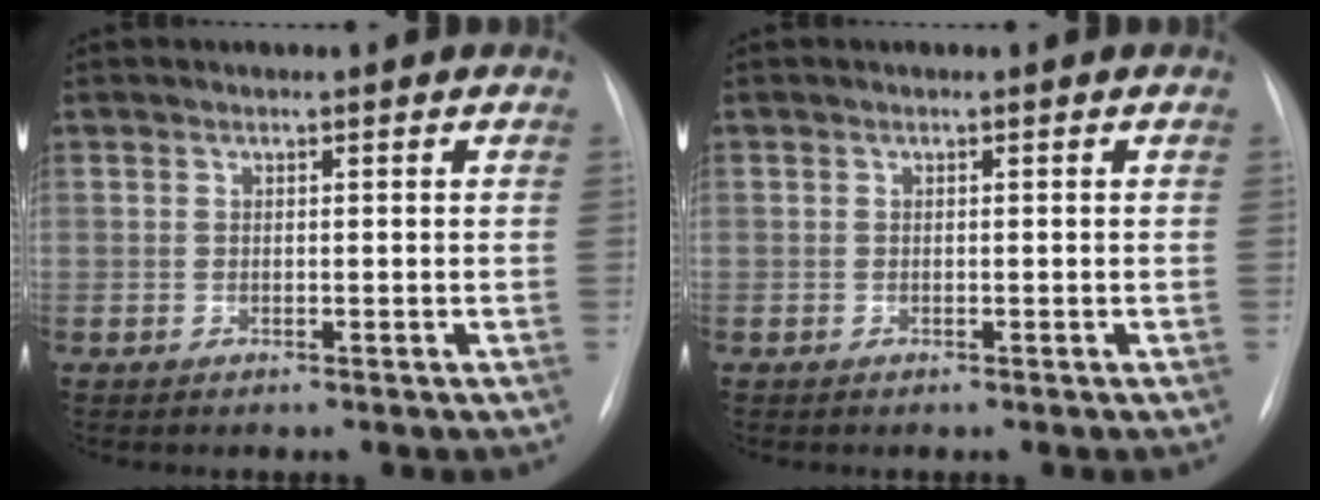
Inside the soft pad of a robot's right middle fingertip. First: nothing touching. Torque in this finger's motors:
{"motor_torque": [-0.25, -0.30, -0.13, -0.11]}